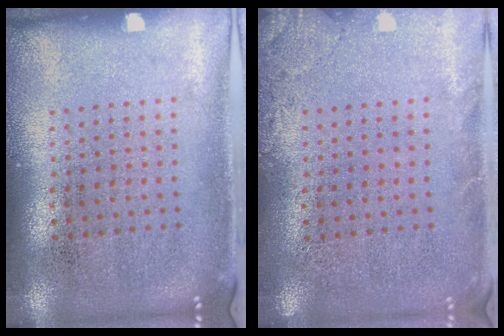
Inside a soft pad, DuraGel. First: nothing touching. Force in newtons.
{"total": 1.7, "press": 1.7, "slide": 0.3}